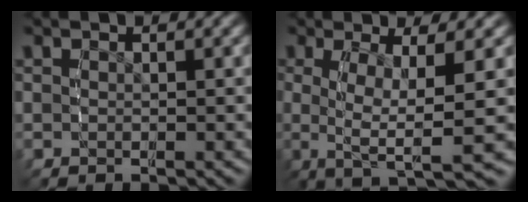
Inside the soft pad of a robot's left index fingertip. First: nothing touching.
{"total": 8.8, "force": [-1.9, 4.1, 7.5], "torque": [-0.128, -0.024, -0.017]}